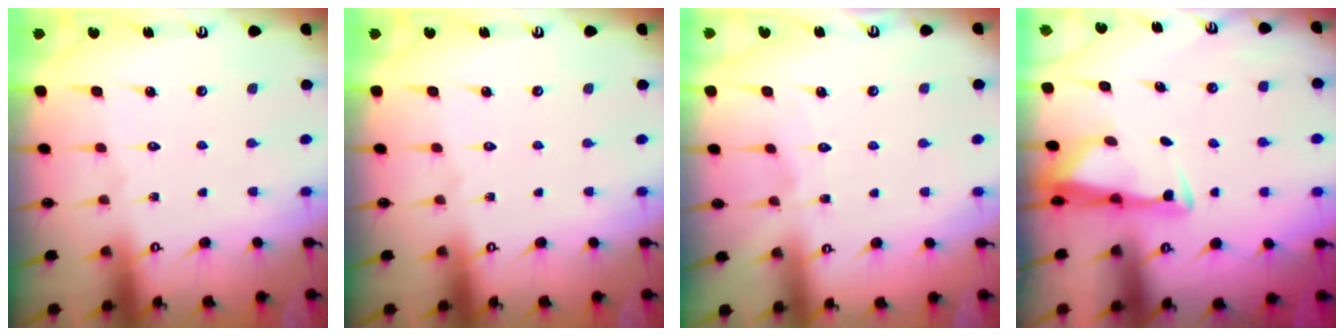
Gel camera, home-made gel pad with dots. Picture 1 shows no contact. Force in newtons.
{"total": 0.0}
{"total": 3.4, "press": 3.3, "slide": 0.4}
{"total": 3.4, "press": 3.3, "slide": 1.0}